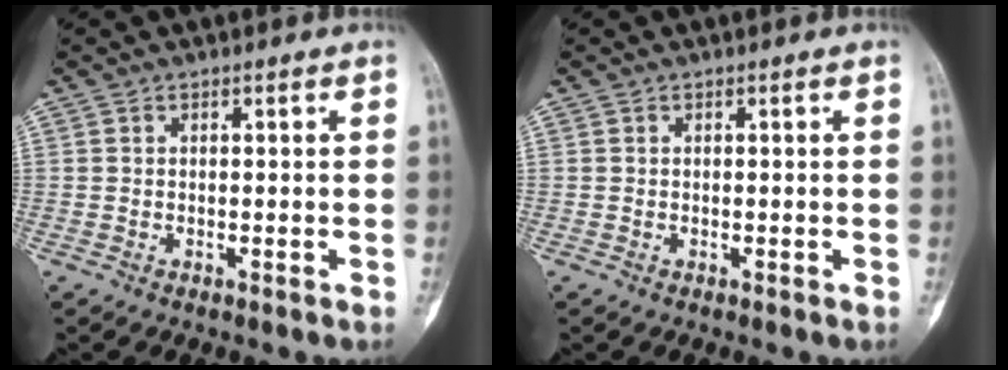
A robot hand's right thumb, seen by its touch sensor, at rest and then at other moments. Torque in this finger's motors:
{"motor_torque": [0.00, 0.00, 0.02, -0.01, 0.00]}